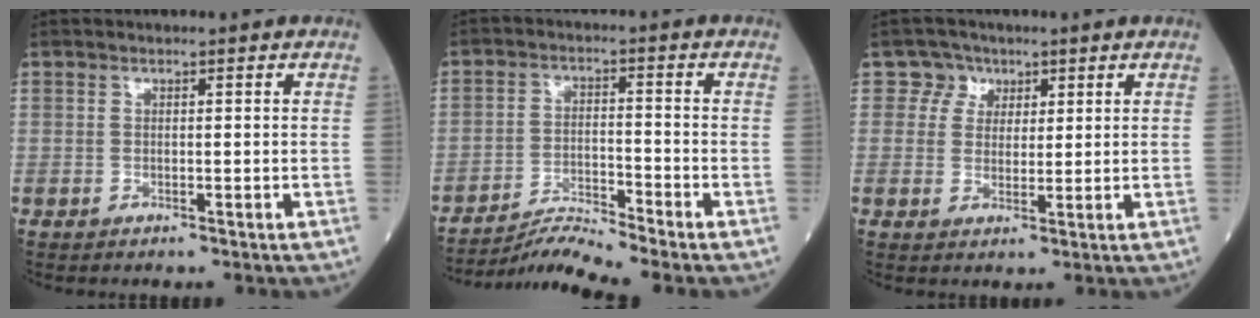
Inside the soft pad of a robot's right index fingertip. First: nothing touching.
{"total": 5.8, "force": [-5.3, -2.4, 0.1], "torque": [-0.018, -0.015, -0.096]}
{"total": 3.6, "force": [1.7, 3.2, -0.2], "torque": [0.011, 0.005, 0.025]}